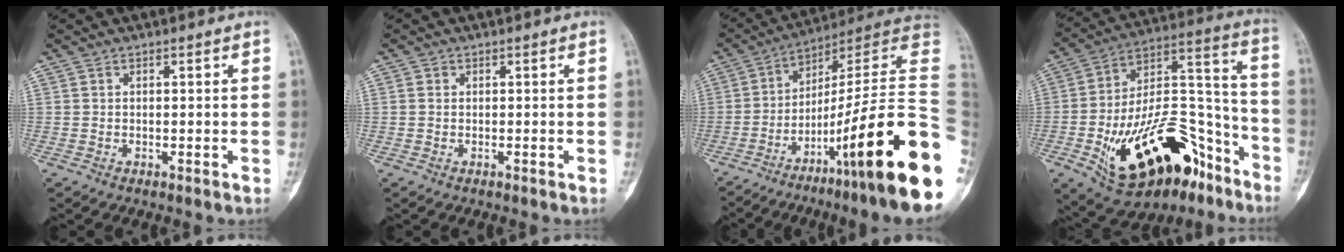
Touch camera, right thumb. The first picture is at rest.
{"total": 0.7, "force": [0.1, 0.6, 0.4], "torque": [-0.002, 0.001, 0.000]}
{"total": 29.8, "force": [-9.9, 3.5, 27.9], "torque": [-0.327, 0.065, -0.157]}
{"total": 30.8, "force": [-15.0, 15.0, 22.3], "torque": [-0.342, 0.075, -0.231]}